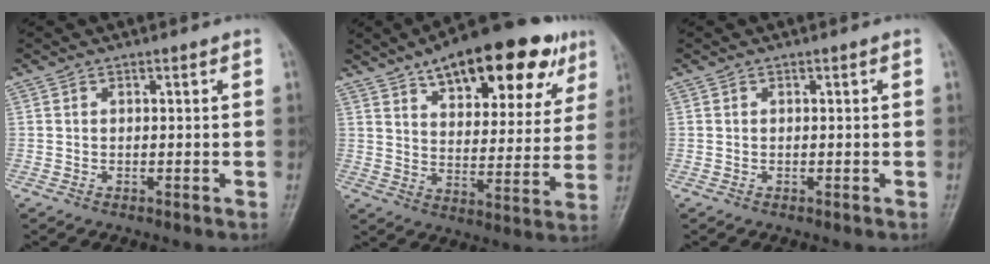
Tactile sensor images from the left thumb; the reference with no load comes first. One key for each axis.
{"total": 23.5, "fx": 13.8, "fy": 10.0, "fz": 16.2, "tx": -0.191, "ty": -0.020, "tz": 0.201}
{"total": 0.0}